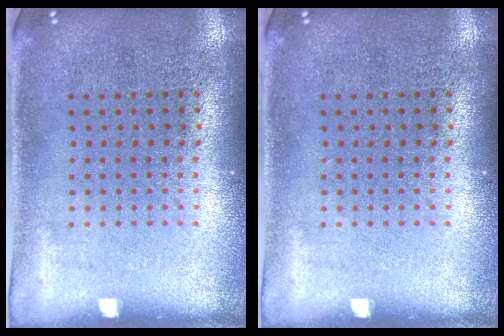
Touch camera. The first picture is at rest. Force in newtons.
{"total": 0.0}